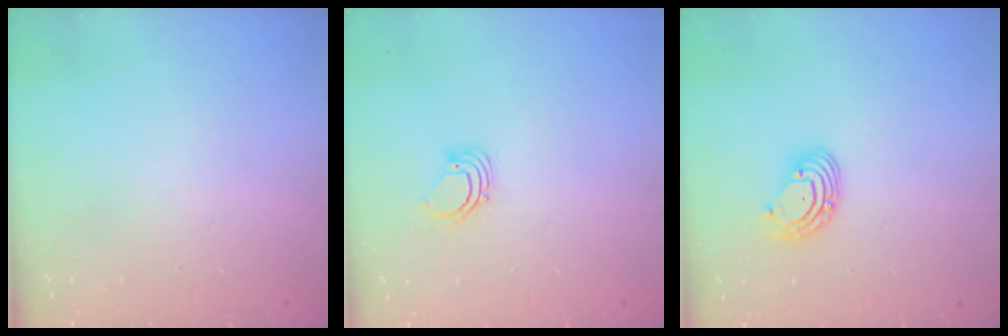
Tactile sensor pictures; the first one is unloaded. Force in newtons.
{"total": 2.2, "press": 2.2, "slide": 0.2}
{"total": 5.6, "press": 5.6, "slide": 0.5}